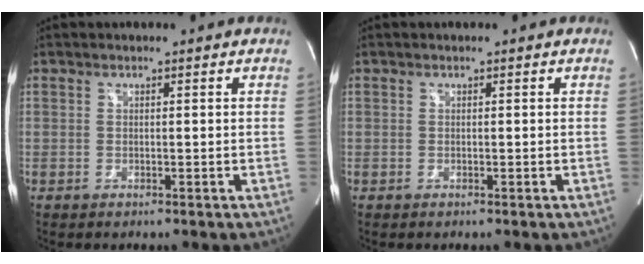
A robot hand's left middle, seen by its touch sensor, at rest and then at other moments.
{"total": 0.0}